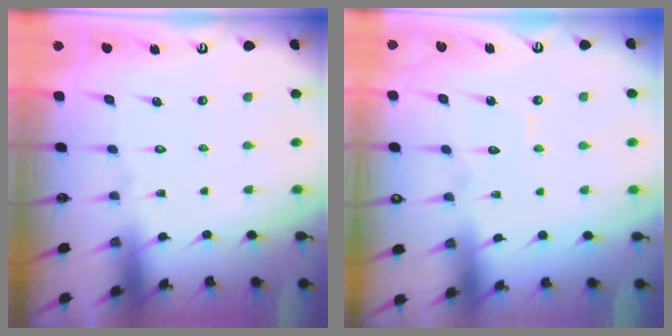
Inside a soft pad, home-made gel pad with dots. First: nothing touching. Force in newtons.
{"total": 4.3, "press": 4.3, "slide": 0.4}